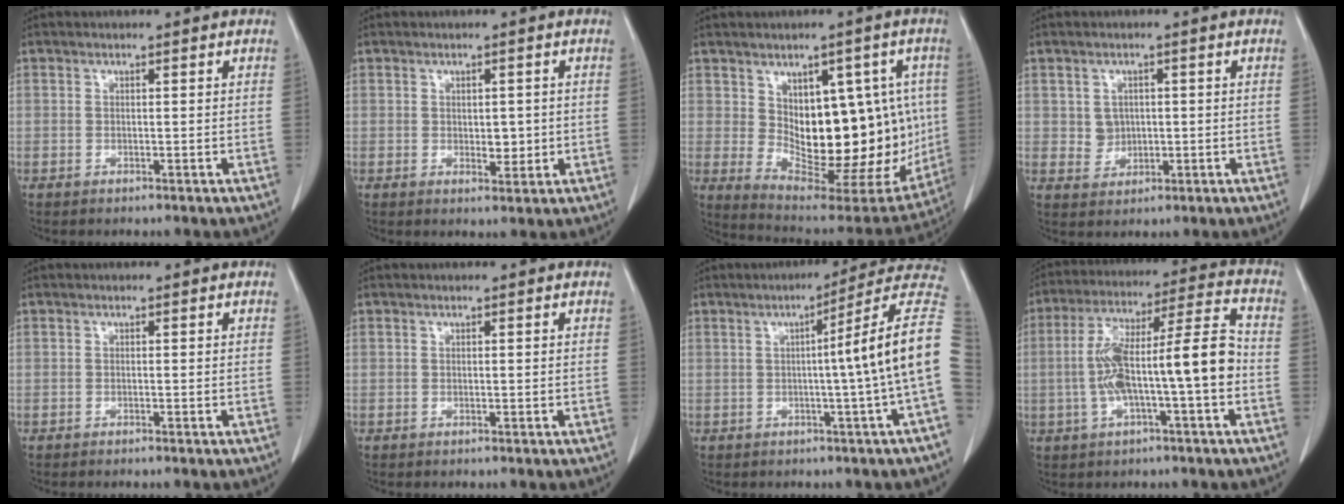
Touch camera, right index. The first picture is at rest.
{"total": 2.7, "force": [0.0, 1.6, 2.2], "torque": [-0.030, -0.004, 0.006]}
{"total": 20.2, "force": [0.8, 9.8, 17.6], "torque": [-0.243, 0.002, 0.040]}
{"total": 3.1, "force": [0.4, 2.8, 1.4], "torque": [-0.021, 0.002, 0.012]}
{"total": 0.7, "force": [-0.6, -0.1, 0.4], "torque": [-0.005, 0.001, -0.007]}
{"total": 0.0}
{"total": 13.0, "force": [0.0, -2.6, 12.7], "torque": [-0.146, 0.015, -0.010]}
{"total": 14.6, "force": [-2.3, 1.6, 14.3], "torque": [-0.255, 0.033, -0.038]}